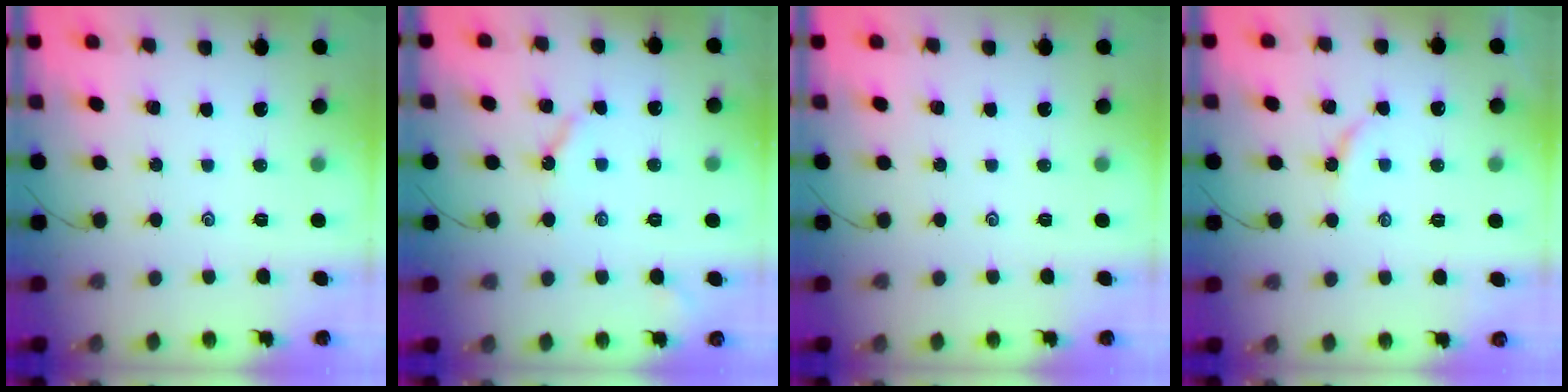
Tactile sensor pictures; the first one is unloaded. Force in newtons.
{"total": 4.4, "press": 4.3, "slide": 0.5}
{"total": 0.0}
{"total": 3.0, "press": 2.9, "slide": 0.3}